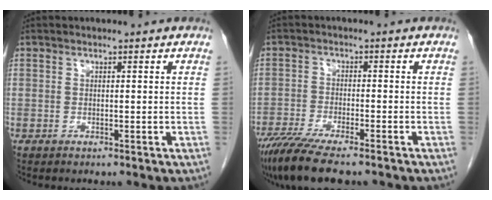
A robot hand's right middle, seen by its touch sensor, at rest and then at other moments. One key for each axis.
{"total": 11.1, "fx": -8.9, "fy": 1.7, "fz": 6.5, "tx": -0.106, "ty": -0.024, "tz": -0.144}